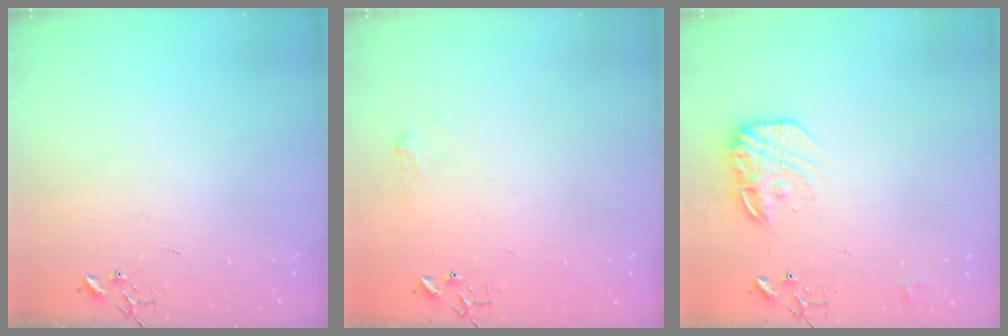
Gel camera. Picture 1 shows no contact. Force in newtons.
{"total": 5.3, "press": 5.3, "slide": 0.6}
{"total": 15.5, "press": 15.5, "slide": 1.0}